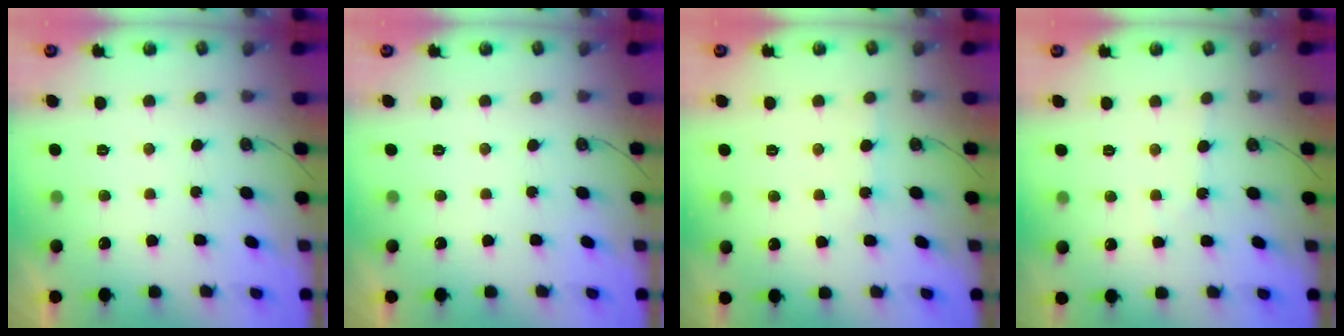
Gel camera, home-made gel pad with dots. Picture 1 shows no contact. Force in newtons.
{"total": 0.7, "press": 0.4, "slide": 0.7}
{"total": 3.4, "press": 3.4, "slide": 0.5}
{"total": 2.6, "press": 2.6, "slide": 0.3}